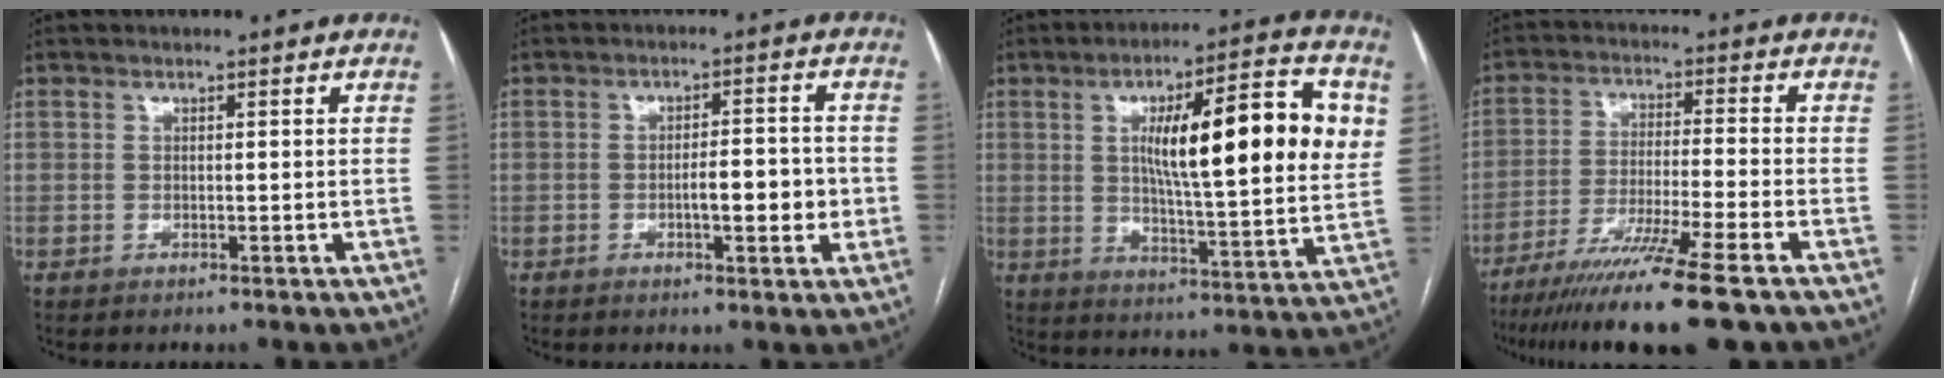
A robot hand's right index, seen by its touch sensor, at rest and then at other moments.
{"total": 5.9, "force": [-1.2, 1.5, 5.5], "torque": [-0.083, 0.008, -0.015]}
{"total": 20.5, "force": [5.0, 3.2, 19.6], "torque": [-0.284, 0.018, 0.069]}
{"total": 15.6, "force": [-11.5, -0.8, 10.6], "torque": [-0.182, -0.050, -0.189]}